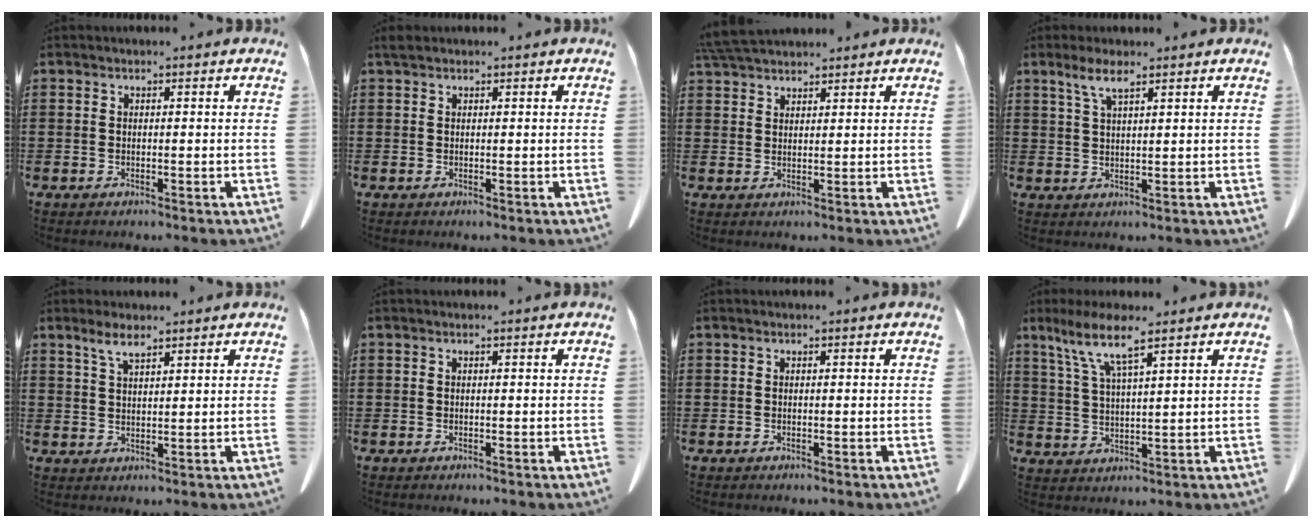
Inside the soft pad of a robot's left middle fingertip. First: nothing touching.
{"total": 0.7, "force": [0.5, 0.3, 0.4], "torque": [-0.010, 0.002, 0.010]}
{"total": 4.5, "force": [4.2, 0.7, 1.4], "torque": [-0.040, -0.006, 0.081]}
{"total": 4.0, "force": [2.6, 0.7, 2.9], "torque": [-0.064, 0.003, 0.045]}
{"total": 3.6, "force": [2.5, 0.8, 2.4], "torque": [-0.052, 0.003, 0.045]}
{"total": 0.0}
{"total": 0.0}
{"total": 7.0, "force": [4.8, 0.8, 5.0], "torque": [-0.111, -0.010, 0.084]}